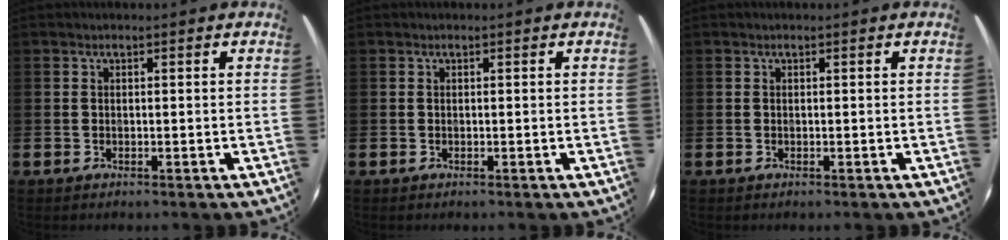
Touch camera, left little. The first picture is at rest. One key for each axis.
{"total": 0.0}
{"total": 0.0}